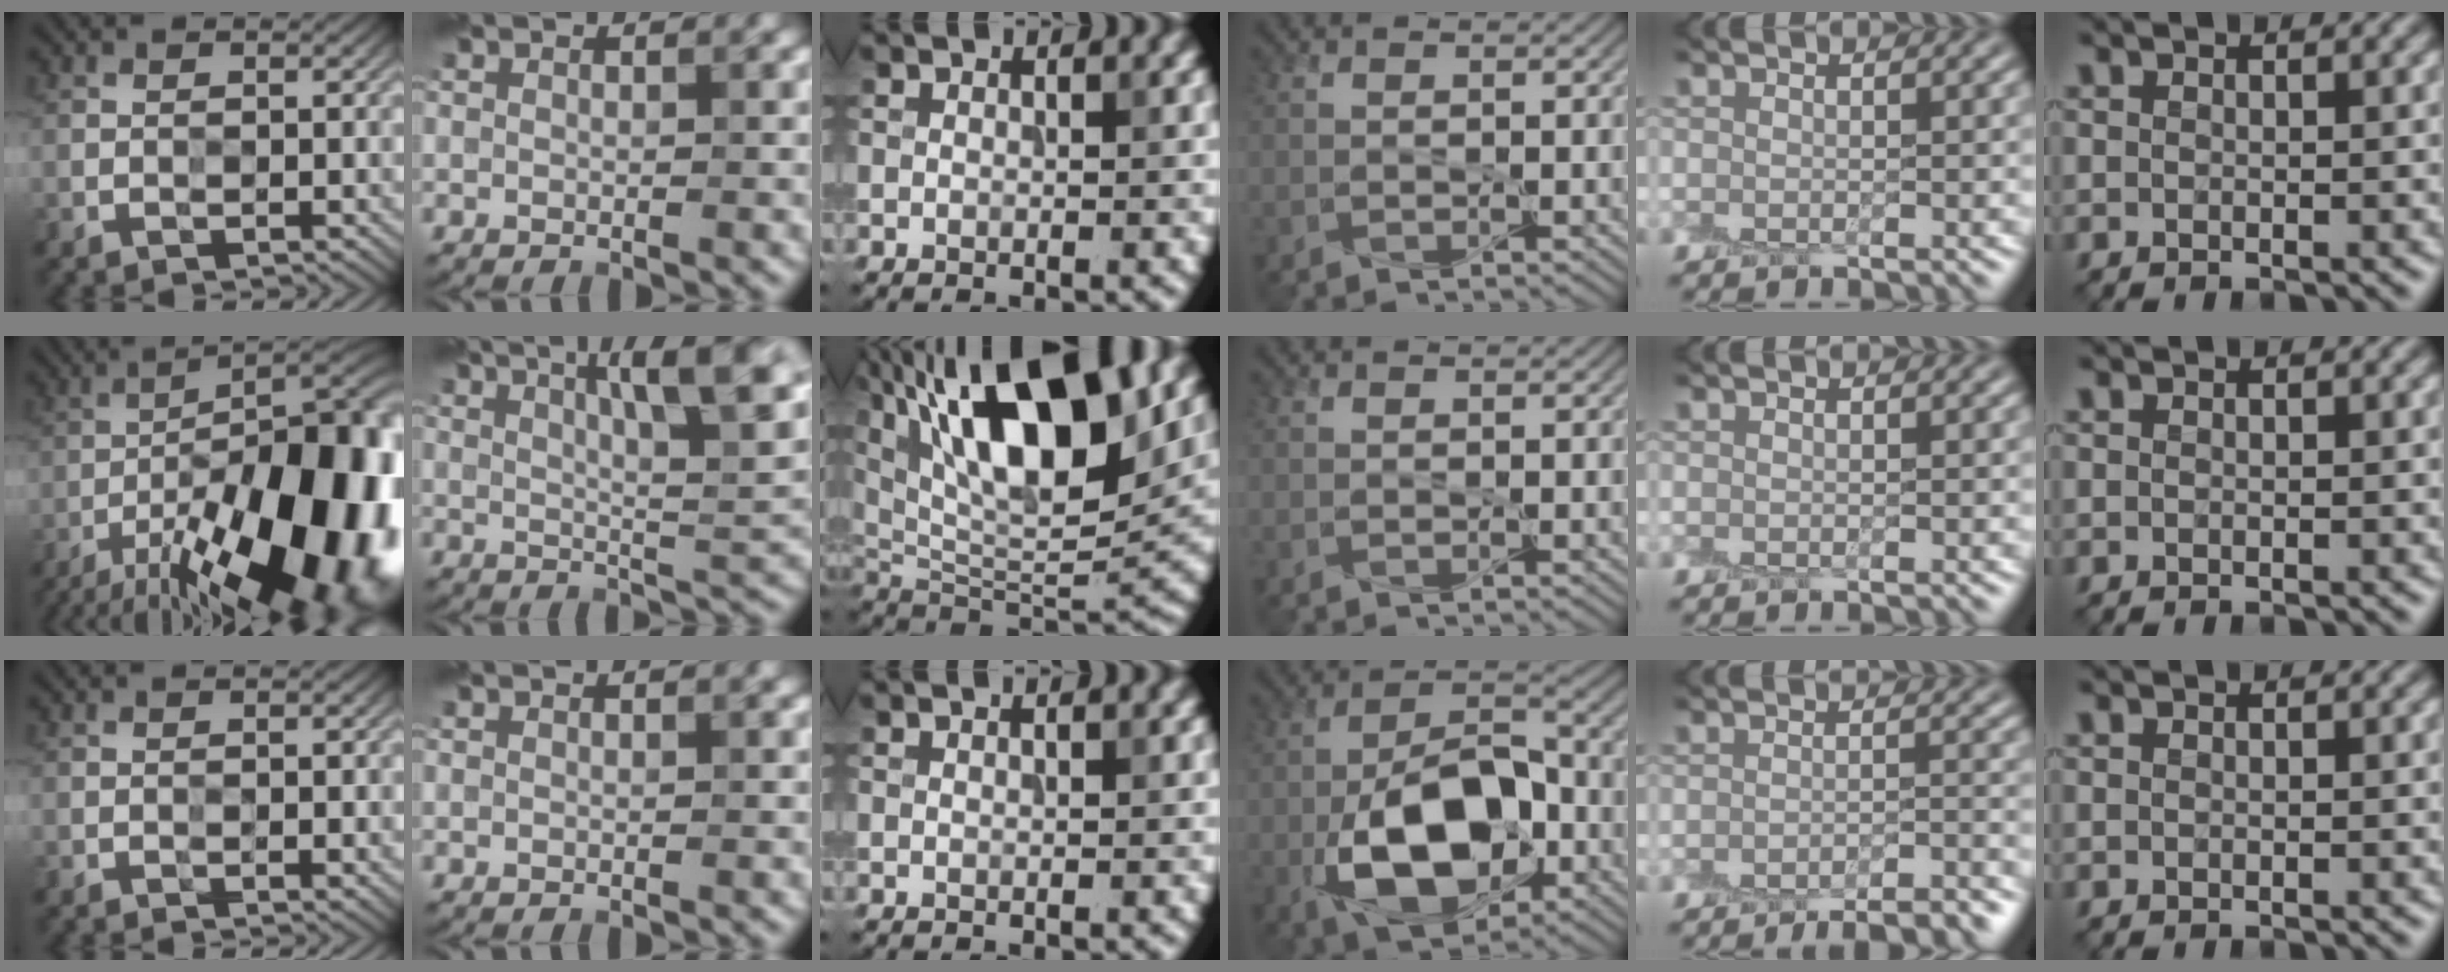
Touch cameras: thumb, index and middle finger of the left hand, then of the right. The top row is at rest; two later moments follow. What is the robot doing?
{"motion": "peel", "object": "plastic wrap"}